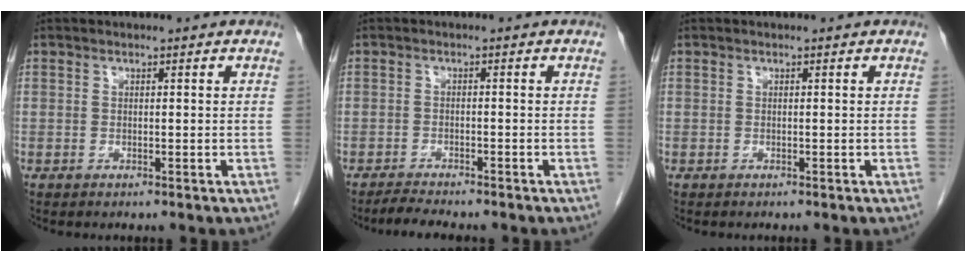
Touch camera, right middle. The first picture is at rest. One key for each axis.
{"total": 3.2, "fx": -2.9, "fy": 0.2, "fz": 1.2, "tx": -0.025, "ty": -0.011, "tz": -0.048}
{"total": 0.0}